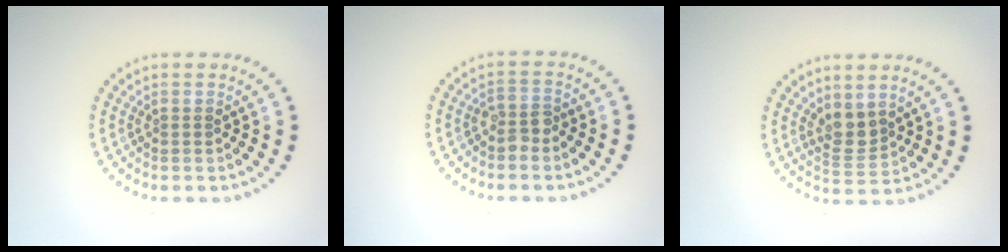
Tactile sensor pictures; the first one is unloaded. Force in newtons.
{"total": 1.8, "press": 1.6, "slide": 0.7}
{"total": 2.6, "press": 2.1, "slide": 1.5}